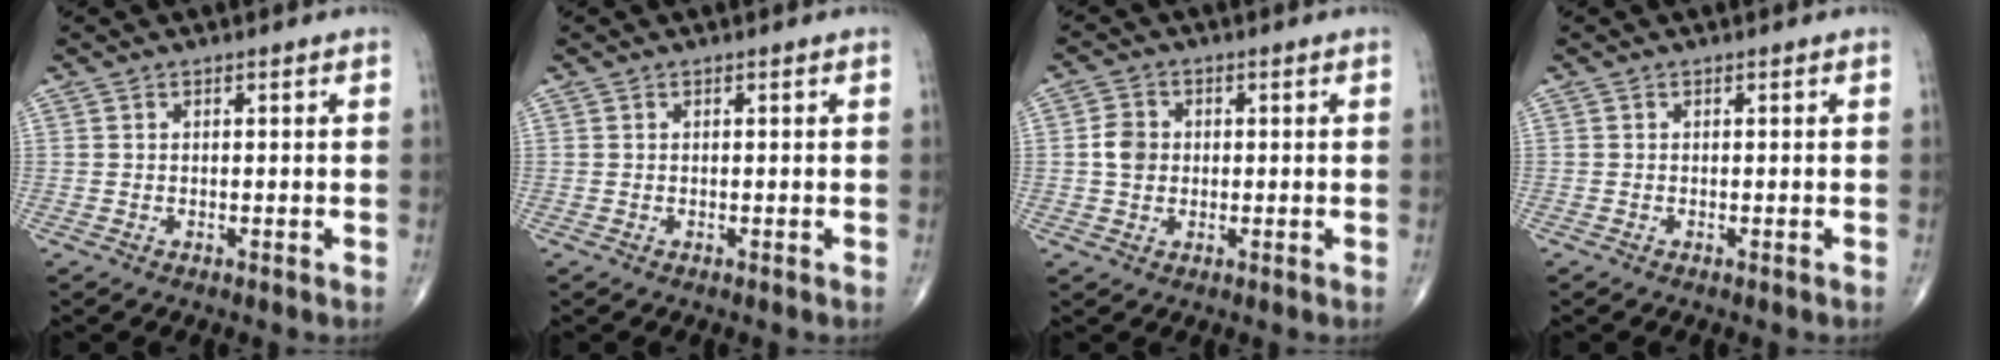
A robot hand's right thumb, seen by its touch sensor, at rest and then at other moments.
{"total": 0.0}
{"total": 4.1, "force": [0.1, 3.5, 2.2], "torque": [-0.031, 0.004, -0.003]}
{"total": 0.0}